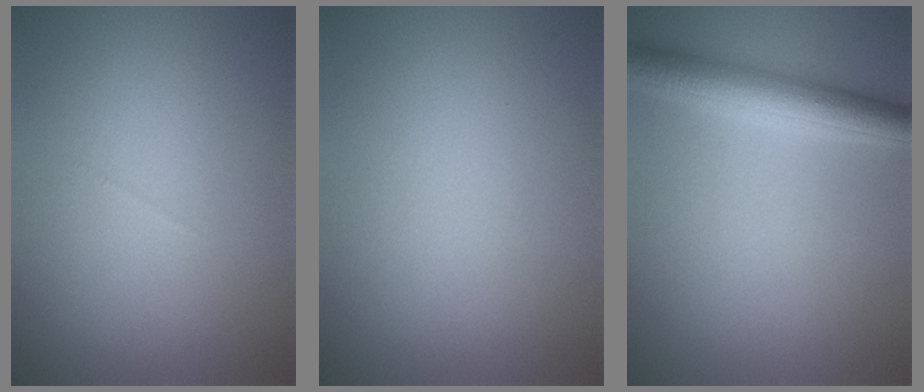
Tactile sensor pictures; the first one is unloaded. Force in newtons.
{"total": 0.0}
{"total": 4.6, "press": 4.6, "slide": 0.1}